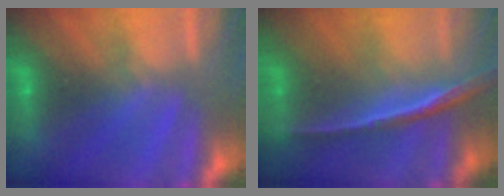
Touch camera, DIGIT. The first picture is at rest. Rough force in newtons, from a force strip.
{"total": 1.5}